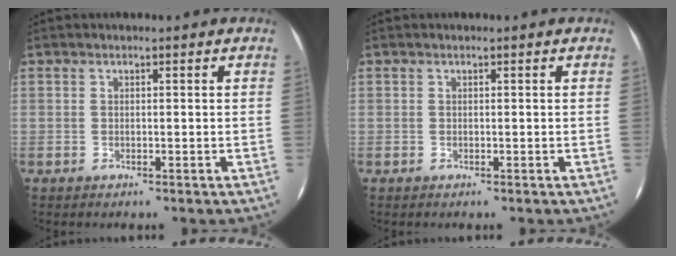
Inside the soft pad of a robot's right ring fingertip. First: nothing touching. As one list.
[{"total": 0.0}]